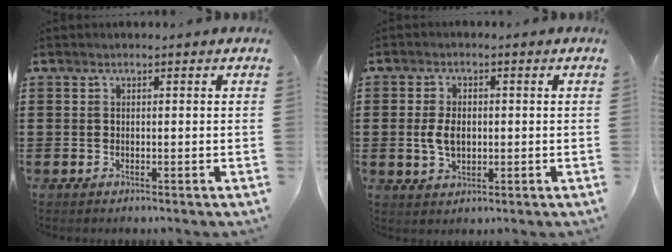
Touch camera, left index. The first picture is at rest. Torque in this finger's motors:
{"motor_torque": [0.81, 0.69, 0.56, 0.07]}